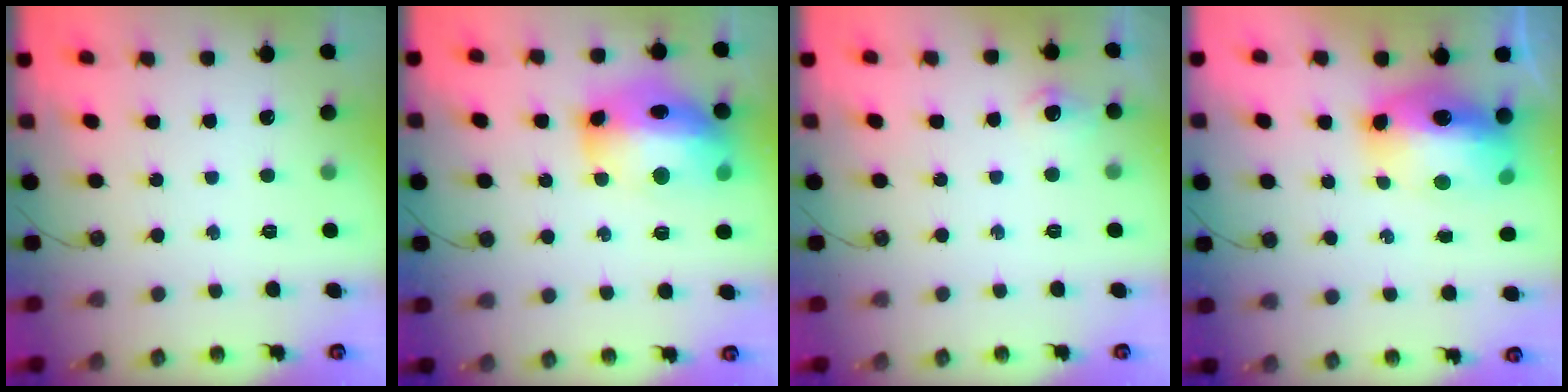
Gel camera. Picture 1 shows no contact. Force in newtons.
{"total": 20.2, "press": 20.1, "slide": 1.8}
{"total": 6.9, "press": 6.8, "slide": 0.9}
{"total": 16.2, "press": 16.1, "slide": 1.6}